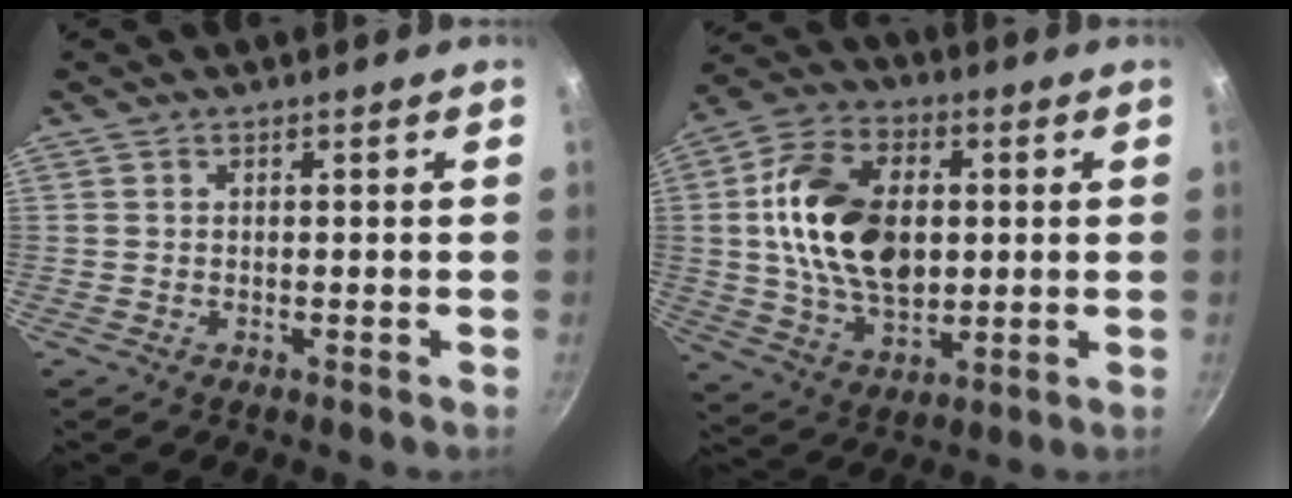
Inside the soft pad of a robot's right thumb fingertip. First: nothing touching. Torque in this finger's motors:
{"motor_torque": [2.06, 2.24, 2.05, -0.29, 0.22]}